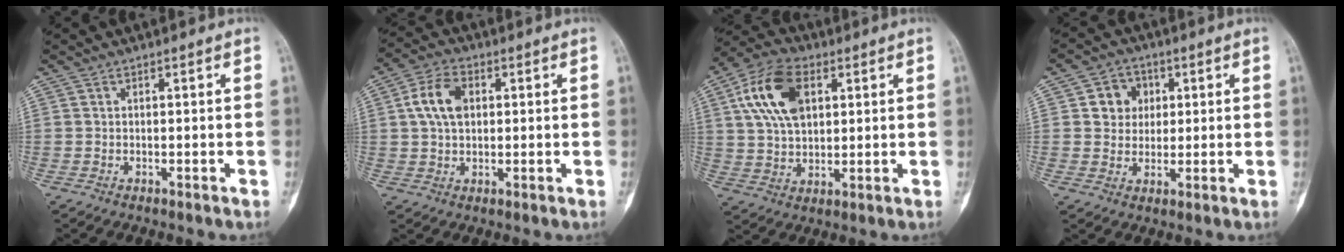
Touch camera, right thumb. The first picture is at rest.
{"total": 7.9, "force": [1.6, 5.2, 5.7], "torque": [-0.103, 0.013, 0.025]}
{"total": 13.7, "force": [4.4, 8.3, 10.0], "torque": [-0.180, 0.005, 0.080]}
{"total": 6.4, "force": [1.6, 5.7, 2.5], "torque": [-0.003, 0.001, 0.022]}